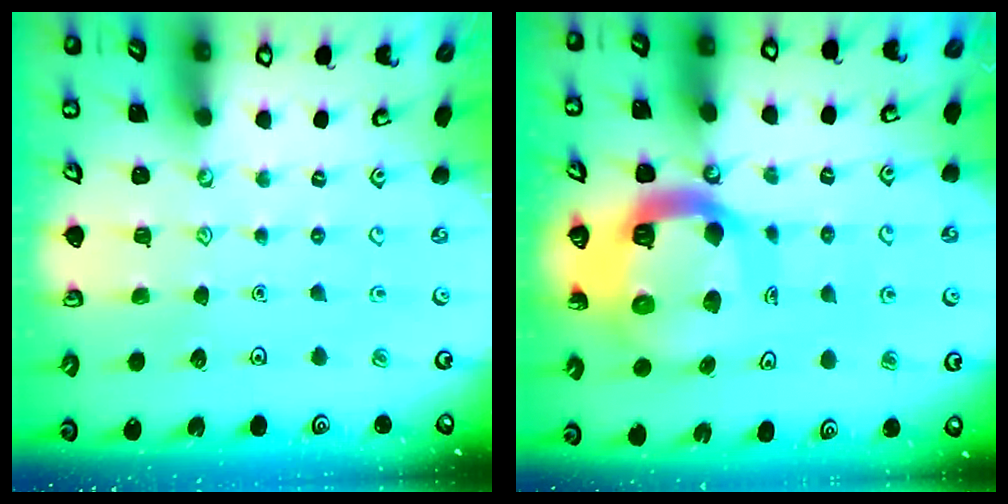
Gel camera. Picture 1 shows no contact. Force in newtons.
{"total": 17.1, "press": 17.0, "slide": 1.8}